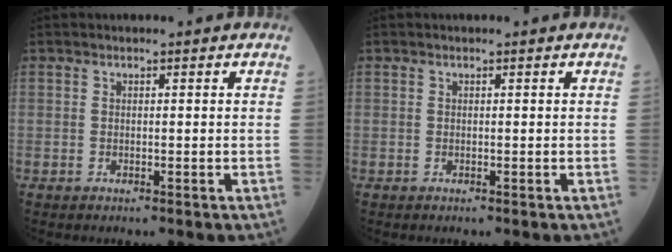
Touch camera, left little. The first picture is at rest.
{"total": 0.0}